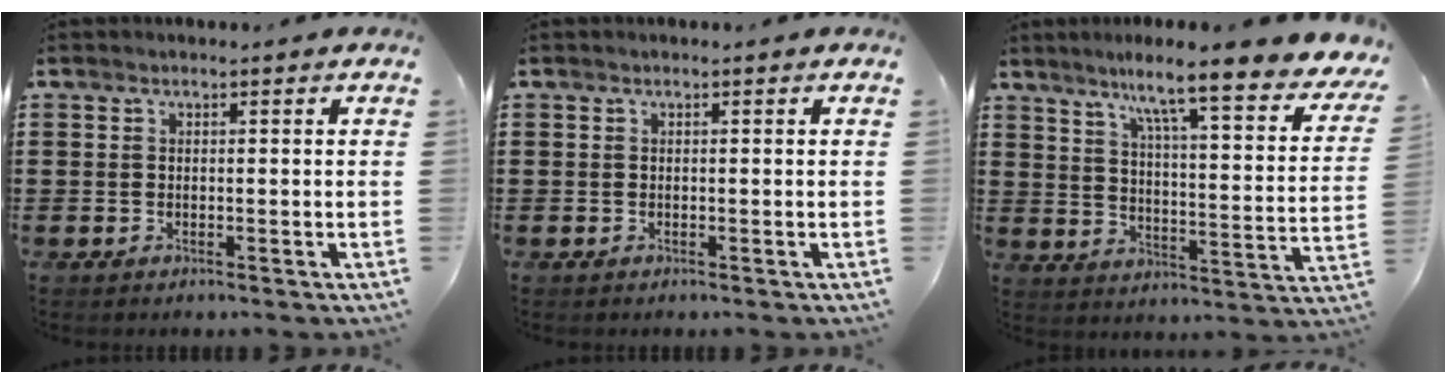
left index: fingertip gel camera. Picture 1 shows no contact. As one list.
[{"total": 0.0}, {"total": 9.8, "force": [7.7, -0.1, 6.1], "torque": [-0.123, -0.064, 0.116]}]